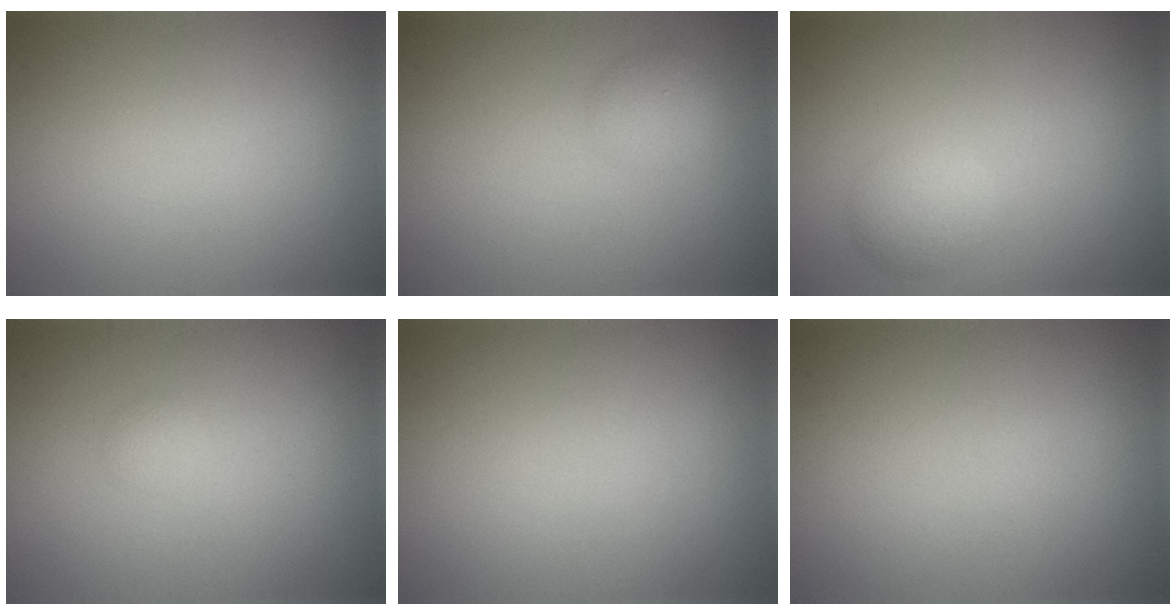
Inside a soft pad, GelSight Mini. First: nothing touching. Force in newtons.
{"total": 1.6, "press": 1.6, "slide": 0.1}
{"total": 2.4, "press": 2.4, "slide": 0.1}
{"total": 0.8, "press": 0.8, "slide": 0.1}
{"total": 0.0}
{"total": 0.0}